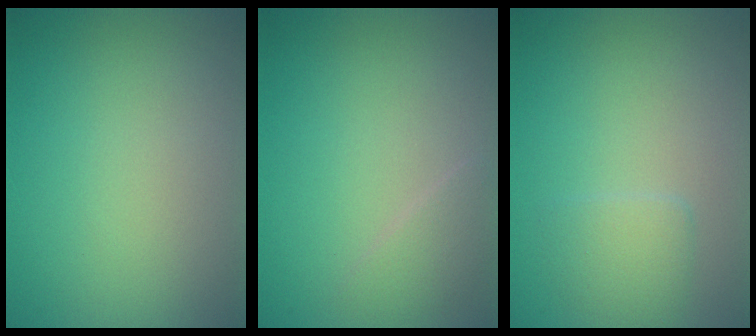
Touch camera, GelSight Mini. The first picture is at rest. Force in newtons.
{"total": 1.4, "press": 1.4, "slide": 0.1}
{"total": 1.6, "press": 1.6, "slide": 0.3}